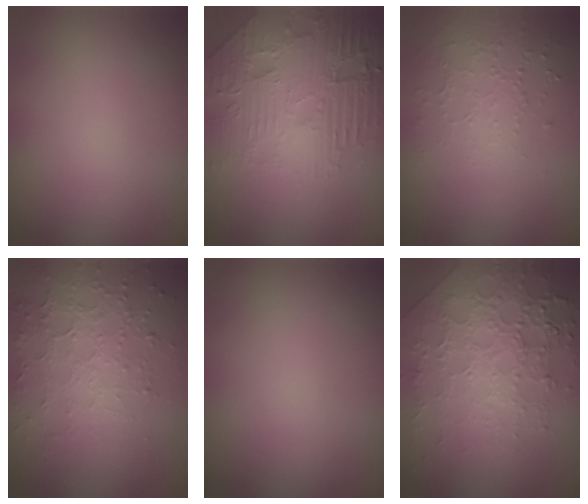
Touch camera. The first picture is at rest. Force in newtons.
{"total": 8.6, "press": 6.2, "slide": 6.0}
{"total": 1.3, "press": 1.0, "slide": 0.8}
{"total": 3.7, "press": 3.7, "slide": 0.5}
{"total": 0.0}
{"total": 8.0, "press": 5.5, "slide": 5.7}